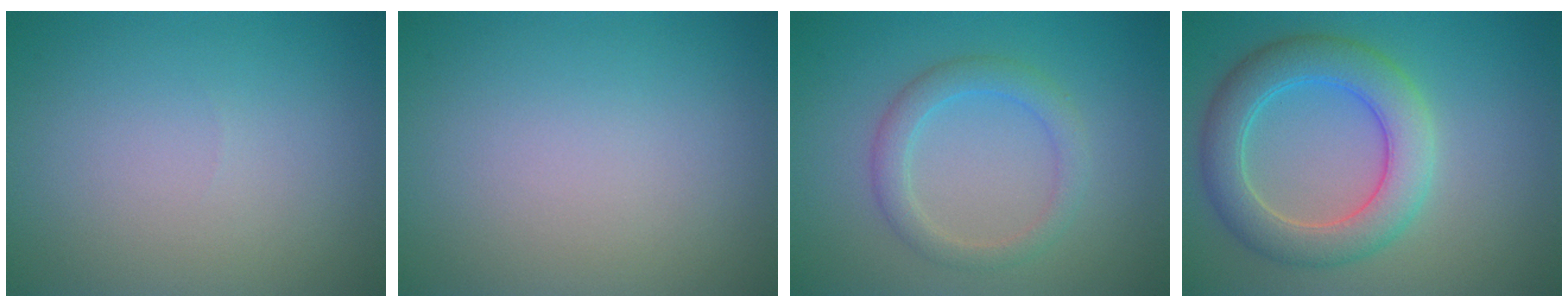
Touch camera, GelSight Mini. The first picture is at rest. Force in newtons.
{"total": 0.0}
{"total": 2.7, "press": 2.6, "slide": 0.3}
{"total": 5.8, "press": 5.8, "slide": 0.3}